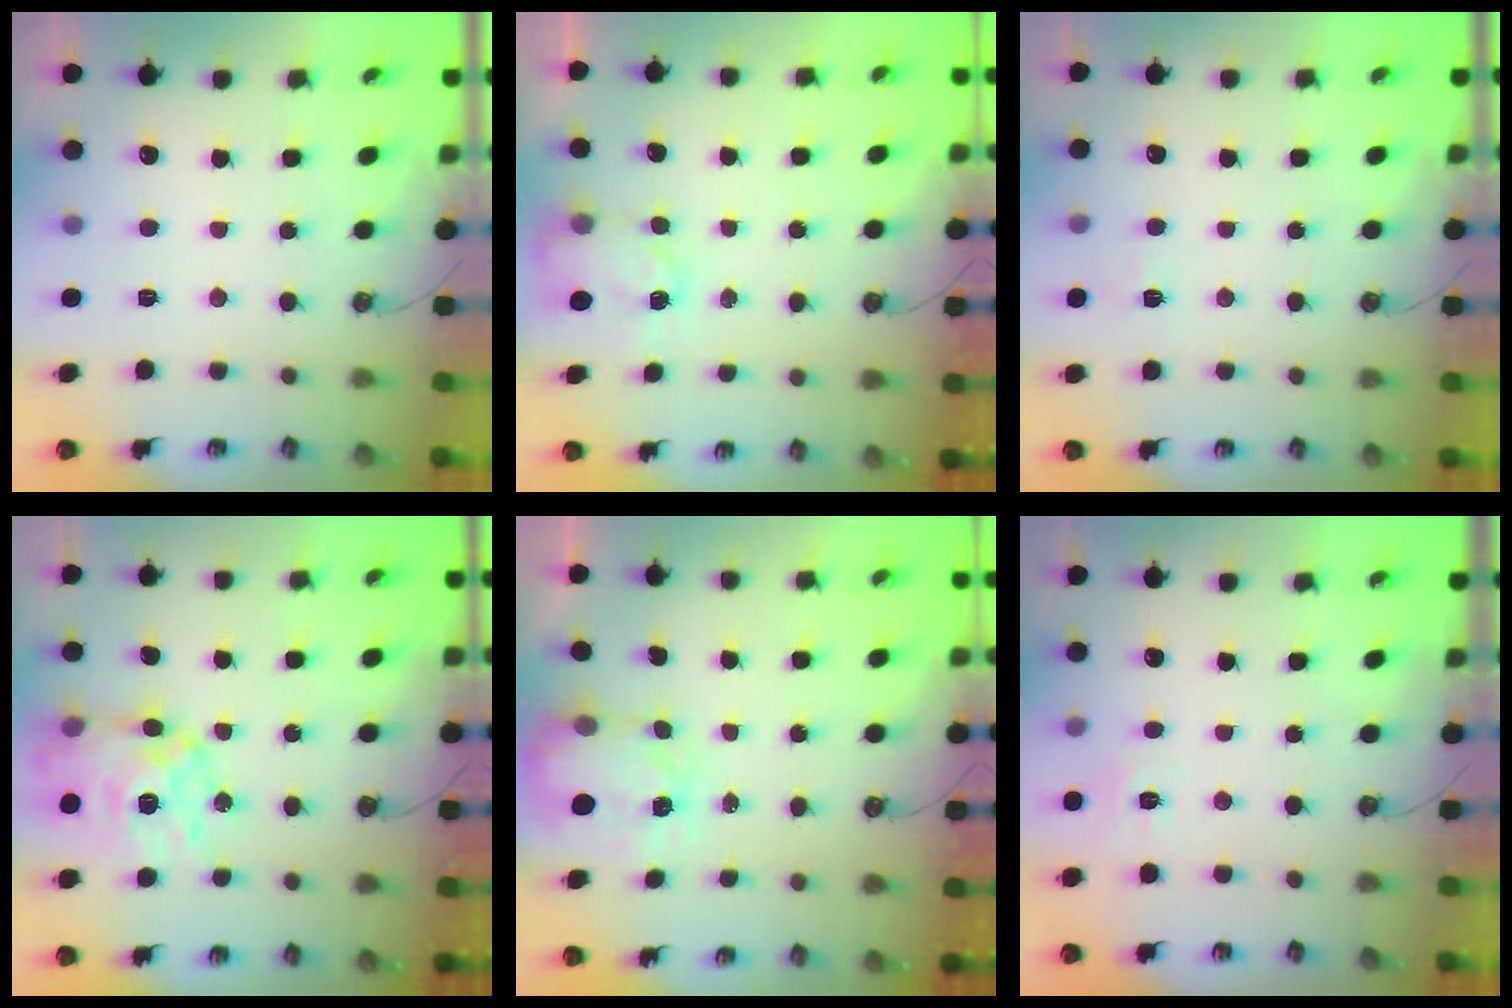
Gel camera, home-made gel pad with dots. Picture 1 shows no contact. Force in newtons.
{"total": 3.7, "press": 3.7, "slide": 0.5}
{"total": 2.8, "press": 2.8, "slide": 0.3}
{"total": 15.7, "press": 15.6, "slide": 1.5}
{"total": 3.7, "press": 3.7, "slide": 0.5}
{"total": 6.2, "press": 6.1, "slide": 0.6}